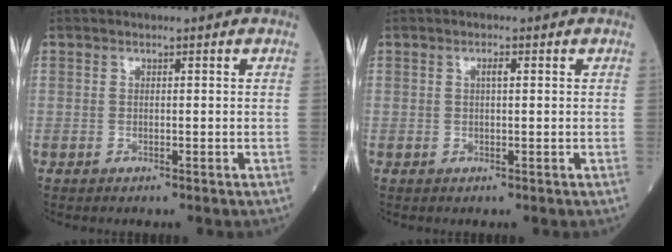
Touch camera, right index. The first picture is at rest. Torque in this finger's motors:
{"motor_torque": [0.08, 0.03, 0.03, 0.03]}